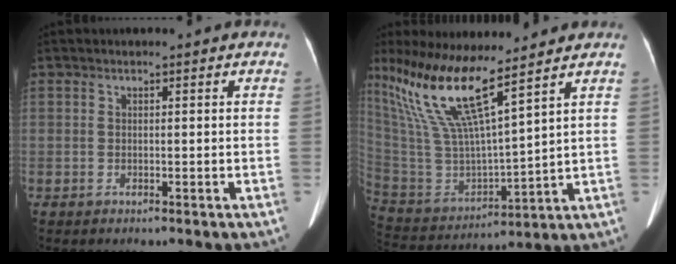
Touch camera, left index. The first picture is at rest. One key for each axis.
{"total": 17.6, "fx": 12.1, "fy": 1.4, "fz": 12.6, "tx": -0.270, "ty": -0.003, "tz": 0.236}